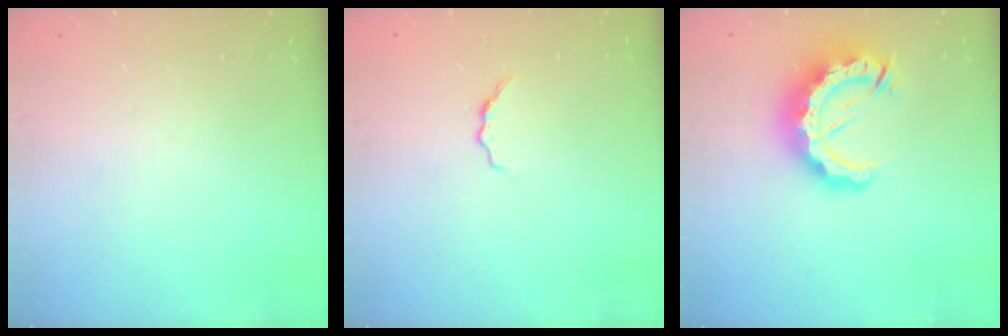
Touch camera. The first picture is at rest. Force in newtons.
{"total": 4.7, "press": 4.6, "slide": 0.7}
{"total": 14.2, "press": 14.1, "slide": 1.5}